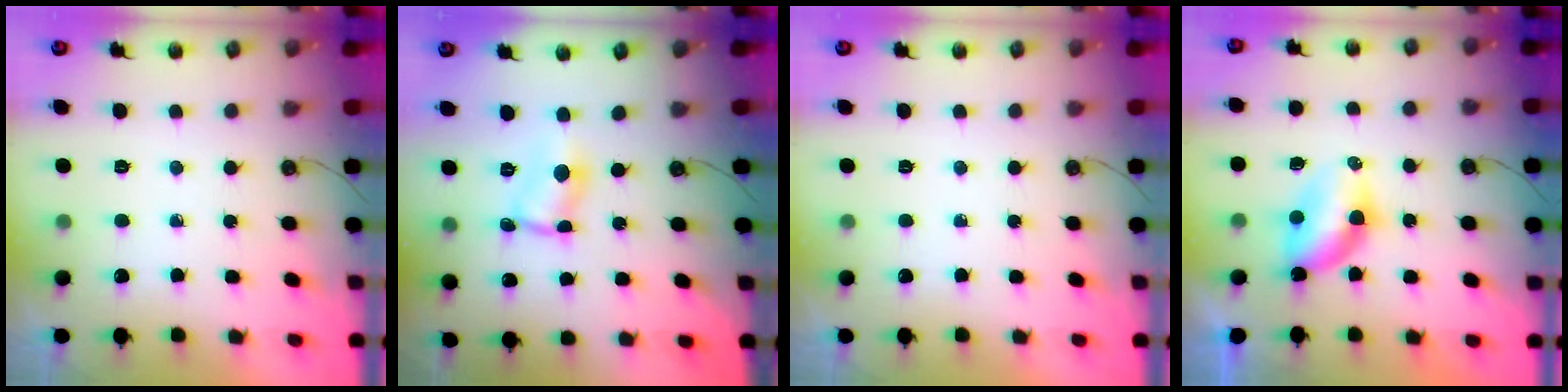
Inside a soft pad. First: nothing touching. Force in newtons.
{"total": 2.0, "press": 2.0, "slide": 0.1}
{"total": 0.0}
{"total": 8.8, "press": 7.7, "slide": 4.2}